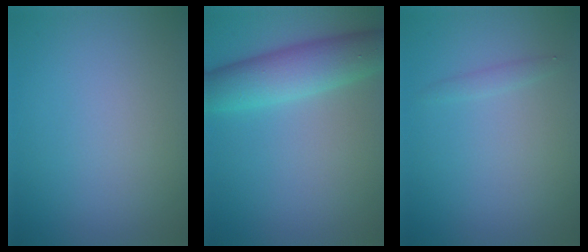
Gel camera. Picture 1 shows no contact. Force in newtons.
{"total": 5.8, "press": 5.8, "slide": 0.1}
{"total": 0.7, "press": 0.7, "slide": 0.0}